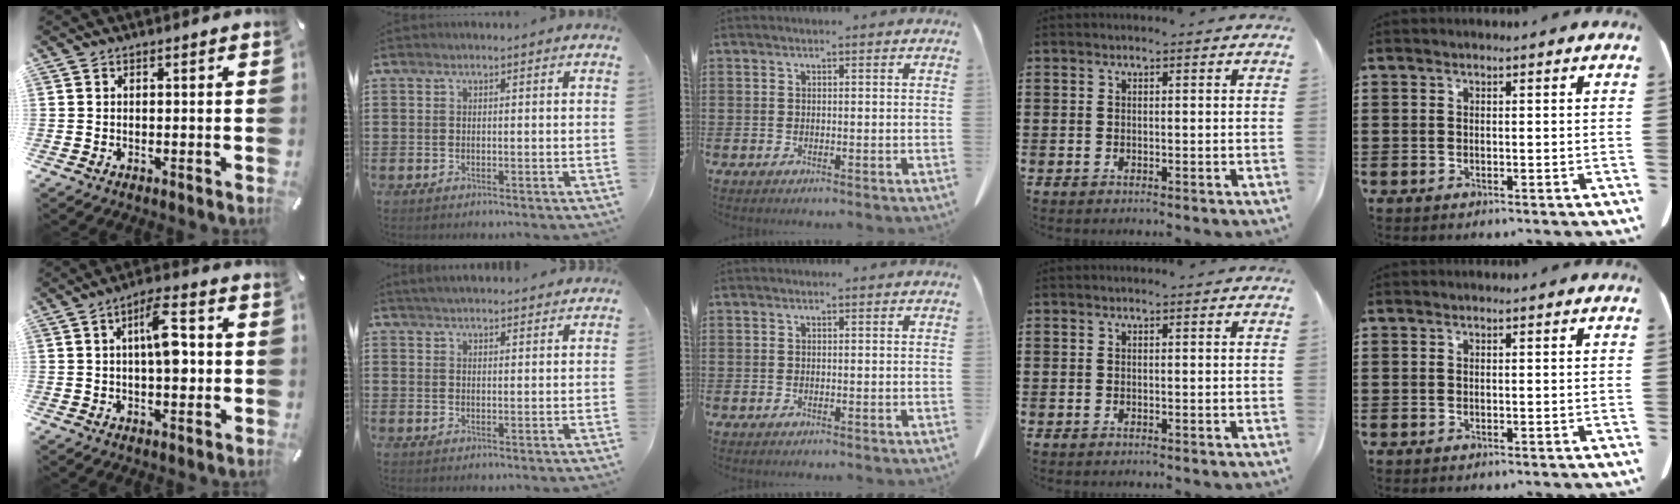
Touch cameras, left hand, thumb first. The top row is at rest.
{"thumb": {"total": 9.3, "force": [0.7, 4.0, 8.3], "torque": [-0.126, 0.002, 0.006]}, "index": {"total": 2.7, "force": [2.7, 0.0, 0.4], "torque": [-0.014, -0.003, 0.051]}}